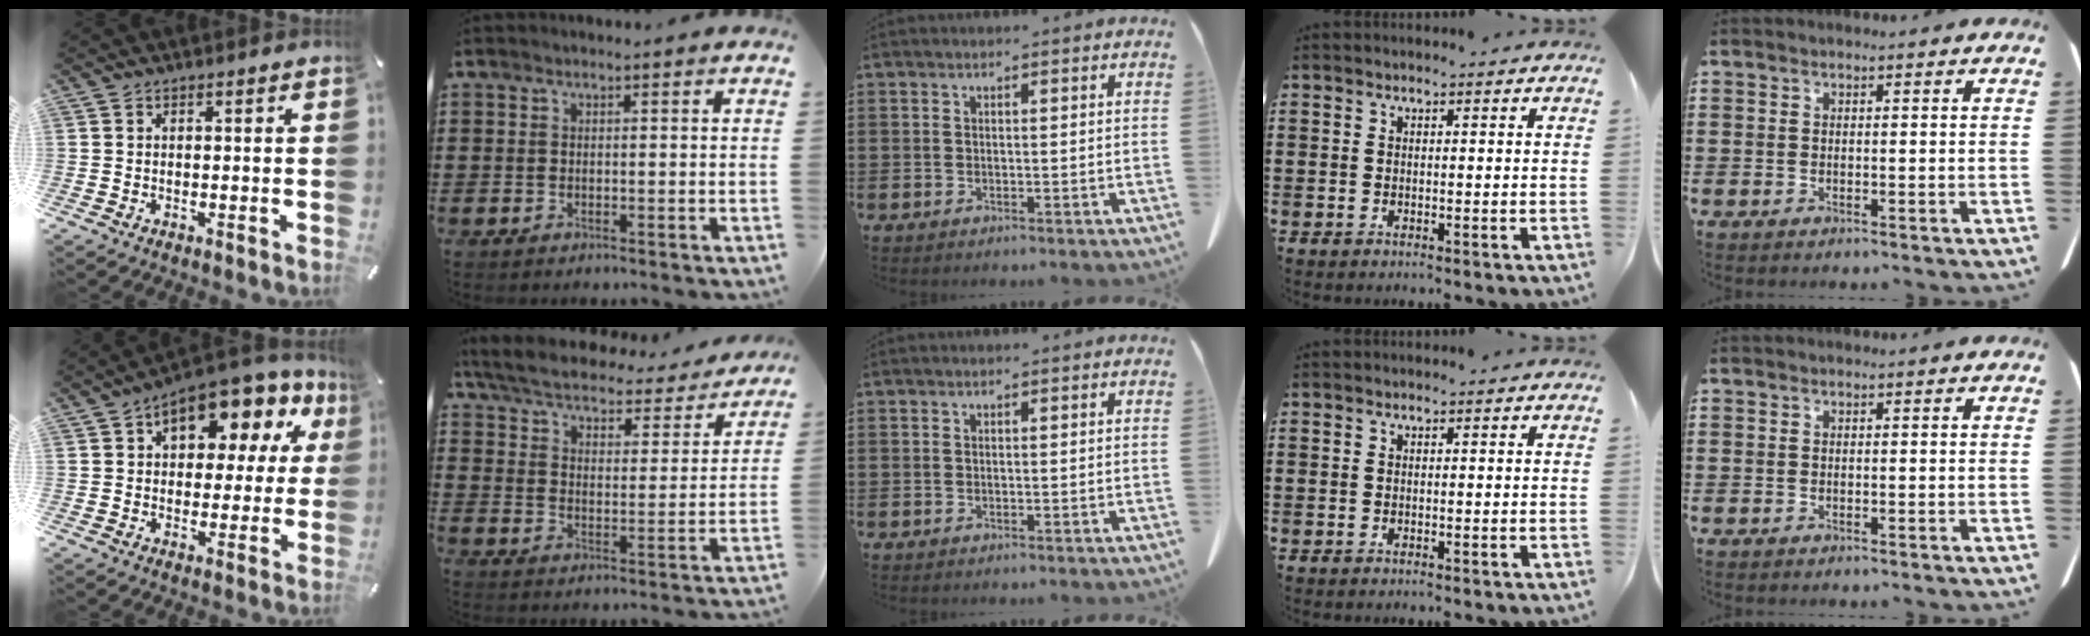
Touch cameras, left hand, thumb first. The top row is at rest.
{"thumb": {"total": 12.8, "force": [7.2, 7.1, 7.9], "torque": [-0.107, -0.052, 0.120]}, "index": {"total": 4.6, "force": [4.3, 0.7, 1.5], "torque": [-0.052, -0.028, 0.067]}}